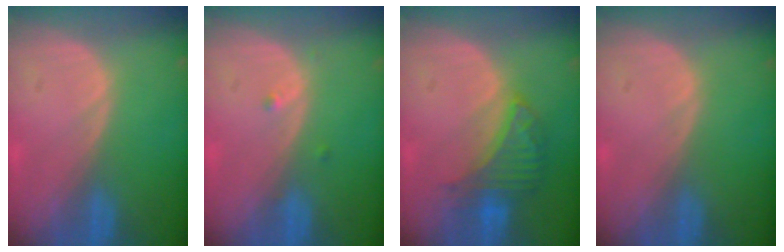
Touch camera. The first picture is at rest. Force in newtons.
{"total": 1.0, "press": 0.8, "slide": 0.6}
{"total": 6.6, "press": 6.1, "slide": 2.5}
{"total": 0.0}